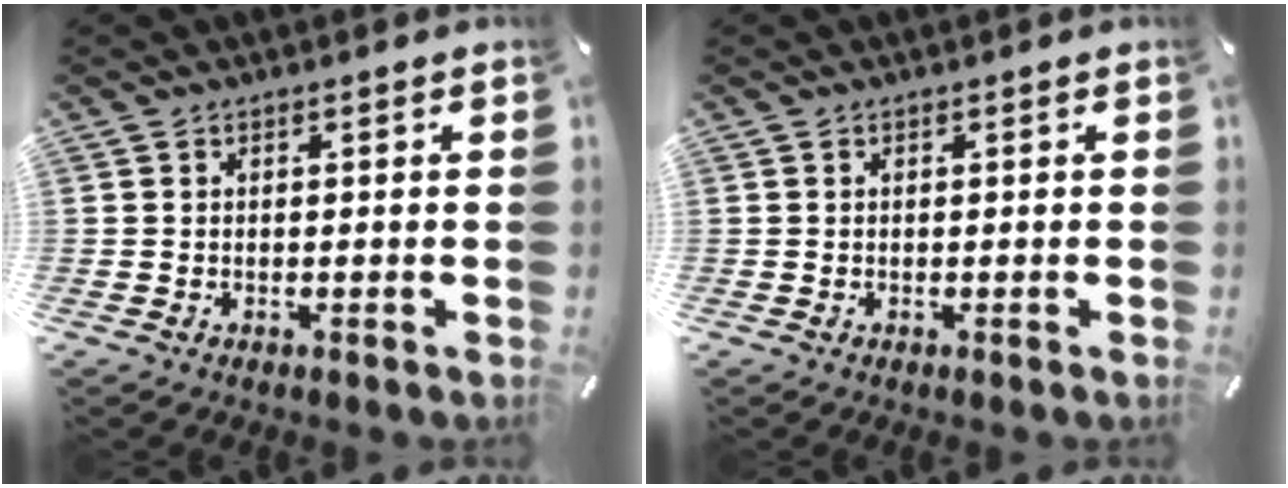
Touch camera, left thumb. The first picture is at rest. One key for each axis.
{"total": 0.0}